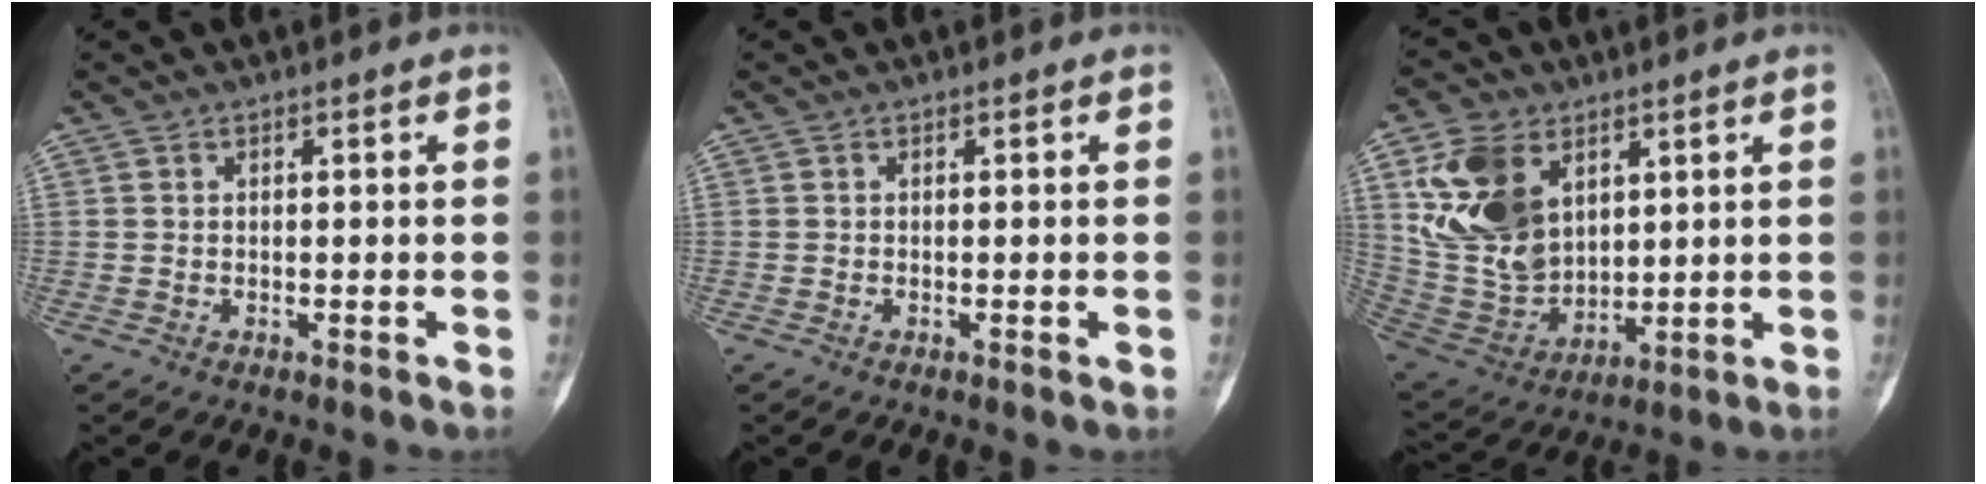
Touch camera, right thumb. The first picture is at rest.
{"total": 0.6, "force": [-0.2, 0.1, 0.6], "torque": [-0.005, 0.000, -0.001]}
{"total": 16.1, "force": [6.1, 11.1, 10.0], "torque": [-0.173, -0.025, 0.138]}